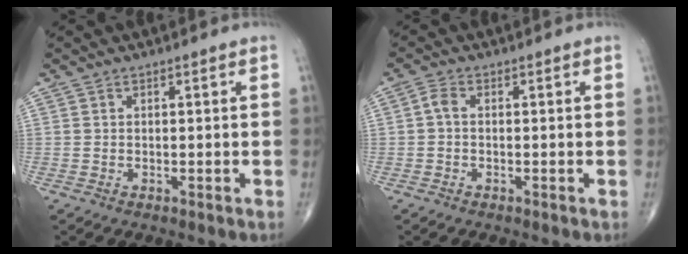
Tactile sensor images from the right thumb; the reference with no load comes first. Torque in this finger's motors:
{"motor_torque": [-0.20, 0.16, 0.03, -0.02, 0.03]}